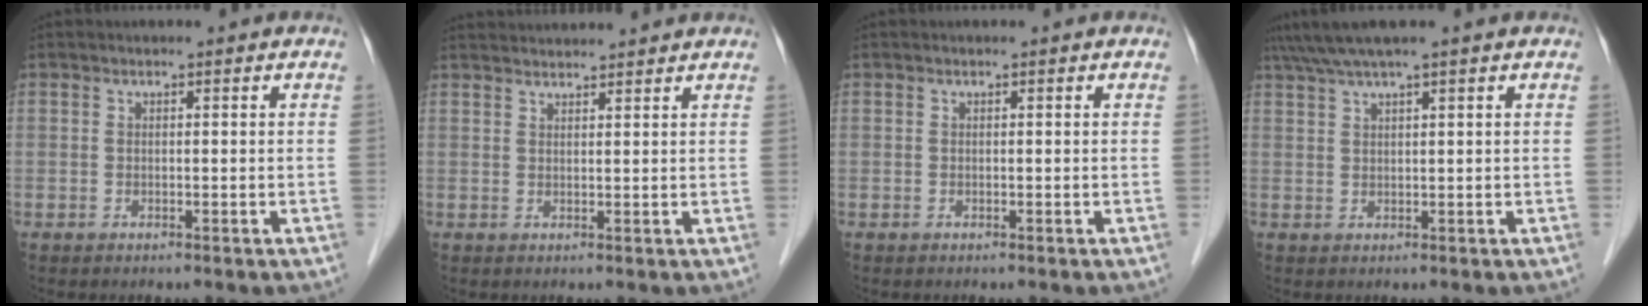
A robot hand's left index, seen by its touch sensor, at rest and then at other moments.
{"total": 7.4, "force": [7.2, -0.1, 1.9], "torque": [-0.030, 0.037, 0.096]}
{"total": 0.0}
{"total": 3.5, "force": [2.7, -0.4, 2.2], "torque": [-0.042, 0.030, 0.054]}